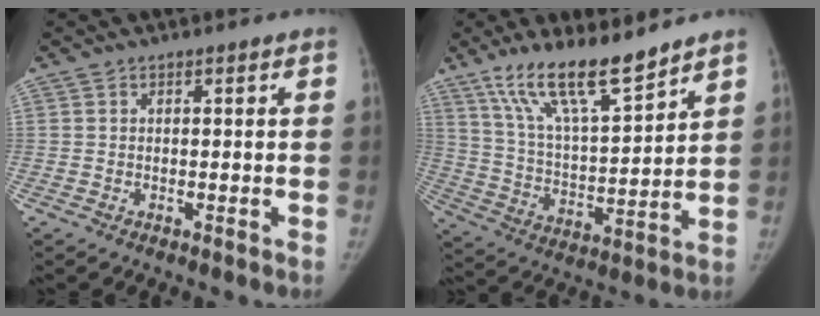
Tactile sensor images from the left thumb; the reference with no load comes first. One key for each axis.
{"total": 15.4, "fx": 11.6, "fy": 3.5, "fz": 9.5, "tx": -0.146, "ty": -0.064, "tz": 0.221}